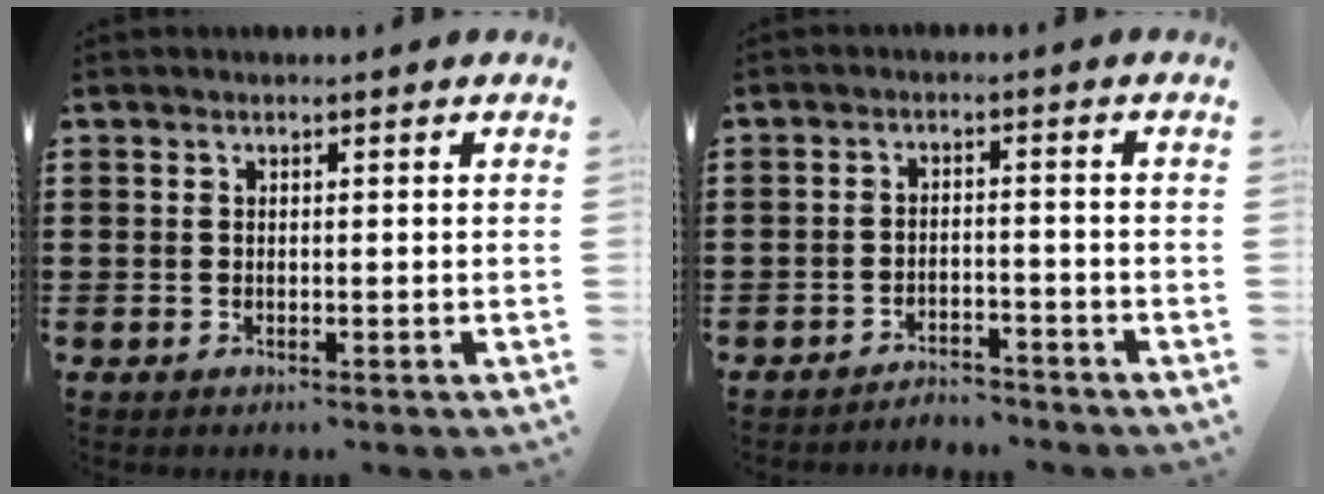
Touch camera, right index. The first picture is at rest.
{"total": 2.9, "force": [-2.9, 0.3, 0.1], "torque": [-0.009, 0.002, -0.061]}